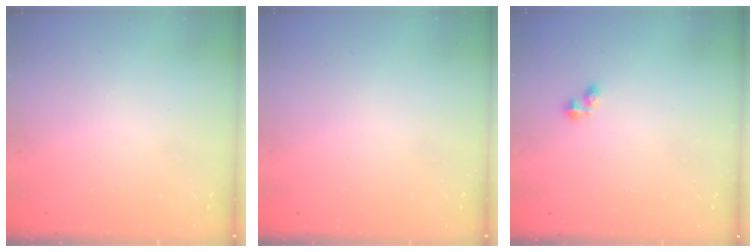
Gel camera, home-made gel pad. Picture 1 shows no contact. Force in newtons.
{"total": 0.0}
{"total": 2.1, "press": 2.0, "slide": 0.4}